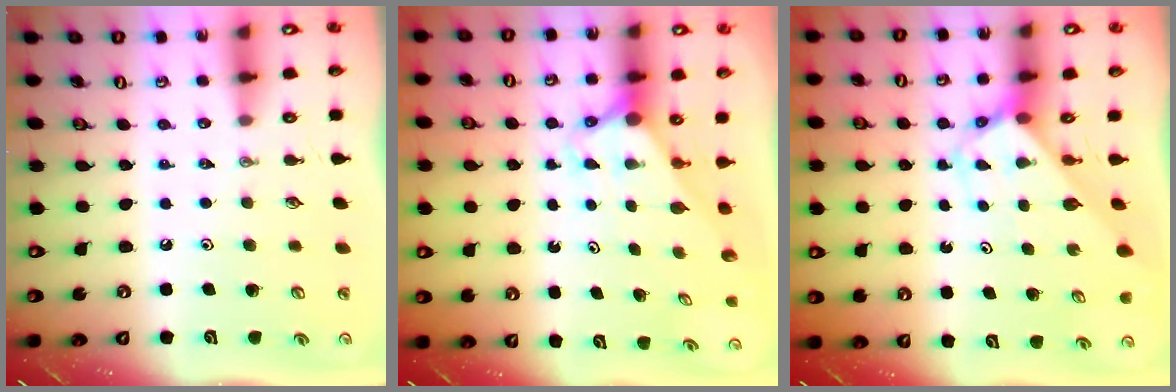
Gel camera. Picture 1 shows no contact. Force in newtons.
{"total": 2.7, "press": 2.7, "slide": 0.0}
{"total": 2.8, "press": 2.8, "slide": 0.1}